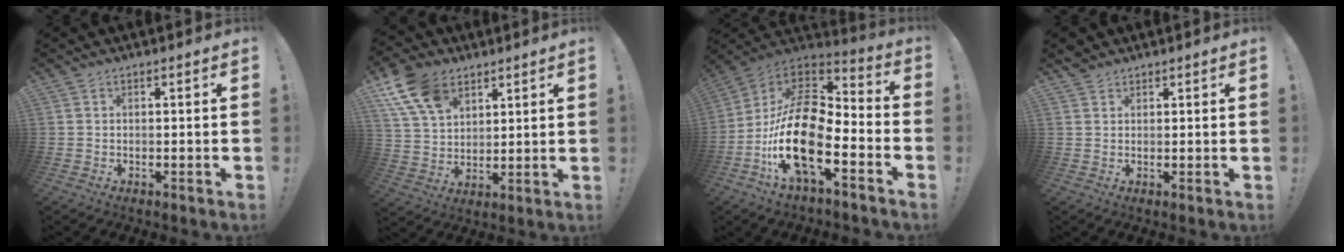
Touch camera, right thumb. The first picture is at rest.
{"total": 14.1, "force": [7.9, 9.3, 7.0], "torque": [-0.130, -0.030, 0.155]}
{"total": 21.1, "force": [-6.8, 9.3, 17.6], "torque": [-0.366, 0.021, -0.117]}
{"total": 2.2, "force": [1.8, 1.2, 0.3], "torque": [-0.001, -0.008, 0.034]}